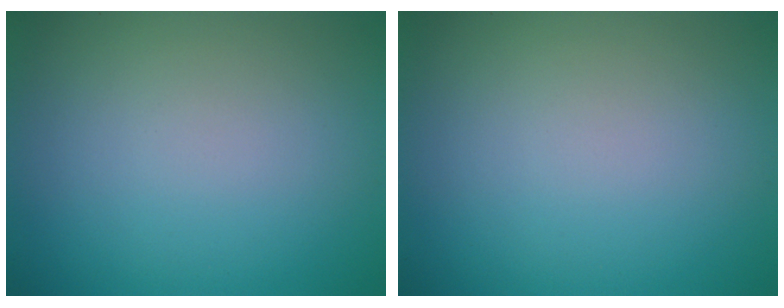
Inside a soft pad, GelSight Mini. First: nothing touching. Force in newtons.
{"total": 0.0}